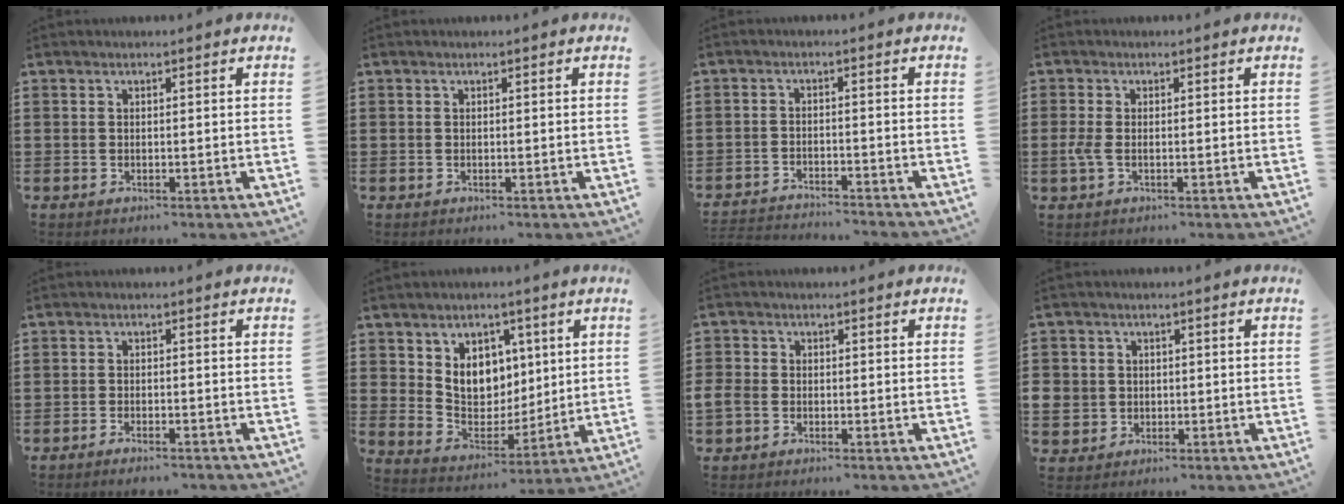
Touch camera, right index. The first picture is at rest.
{"total": 0.0}
{"total": 3.1, "force": [-3.1, -0.2, -0.1], "torque": [-0.004, -0.003, -0.066]}
{"total": 2.4, "force": [-0.7, 0.9, 2.1], "torque": [-0.059, -0.007, -0.018]}
{"total": 1.7, "force": [-1.6, -0.1, 0.4], "torque": [-0.010, -0.001, -0.031]}
{"total": 8.0, "force": [3.2, 6.7, 3.1], "torque": [-0.070, -0.011, 0.060]}
{"total": 2.1, "force": [-1.3, 1.4, 0.9], "torque": [-0.033, -0.004, -0.030]}
{"total": 2.9, "force": [-0.6, 2.8, 0.4], "torque": [-0.028, 0.003, -0.018]}